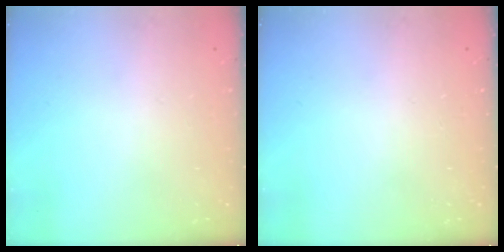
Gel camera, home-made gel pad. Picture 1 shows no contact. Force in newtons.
{"total": 0.0}